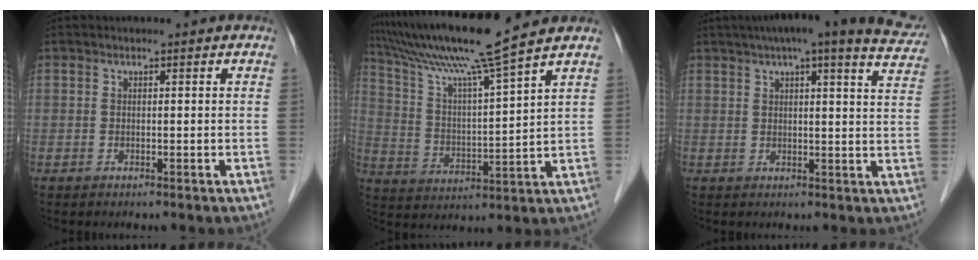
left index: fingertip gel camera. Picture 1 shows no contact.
{"total": 13.8, "force": [11.3, -2.5, 7.5], "torque": [-0.140, 0.002, 0.201]}
{"total": 18.7, "force": [15.9, 2.3, 9.6], "torque": [-0.127, 0.010, 0.180]}